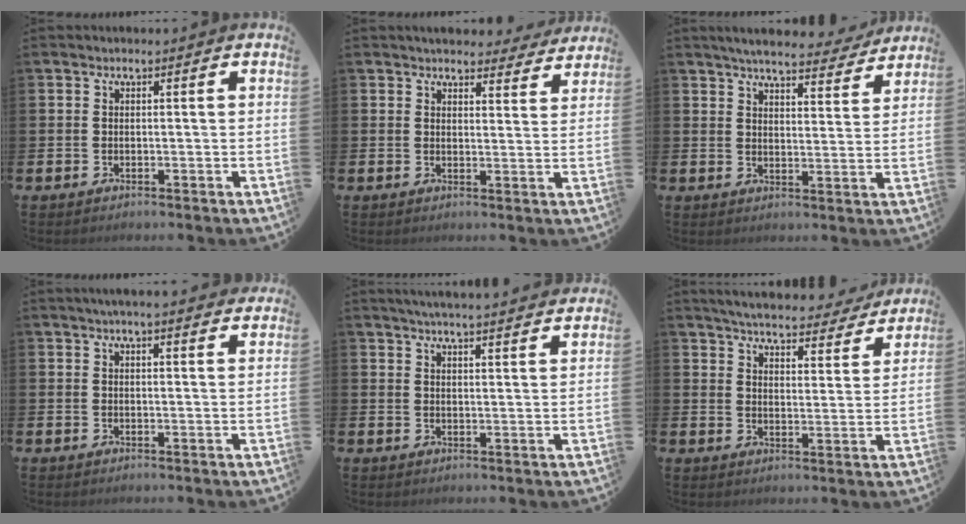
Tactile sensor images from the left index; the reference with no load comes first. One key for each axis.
{"total": 4.4, "fx": 4.2, "fy": 1.2, "fz": 0.4, "tx": -0.004, "ty": -0.026, "tz": 0.073}
{"total": 5.8, "fx": 5.5, "fy": 0.9, "fz": 1.7, "tx": -0.034, "ty": -0.033, "tz": 0.093}
{"total": 3.3, "fx": 3.2, "fy": 0.0, "fz": 0.9, "tx": -0.017, "ty": -0.013, "tz": 0.056}
{"total": 4.6, "fx": 4.5, "fy": -0.6, "fz": 0.8, "tx": -0.026, "ty": -0.023, "tz": 0.079}
{"total": 5.5, "fx": 5.3, "fy": 0.8, "fz": 1.3, "tx": -0.037, "ty": -0.039, "tz": 0.089}